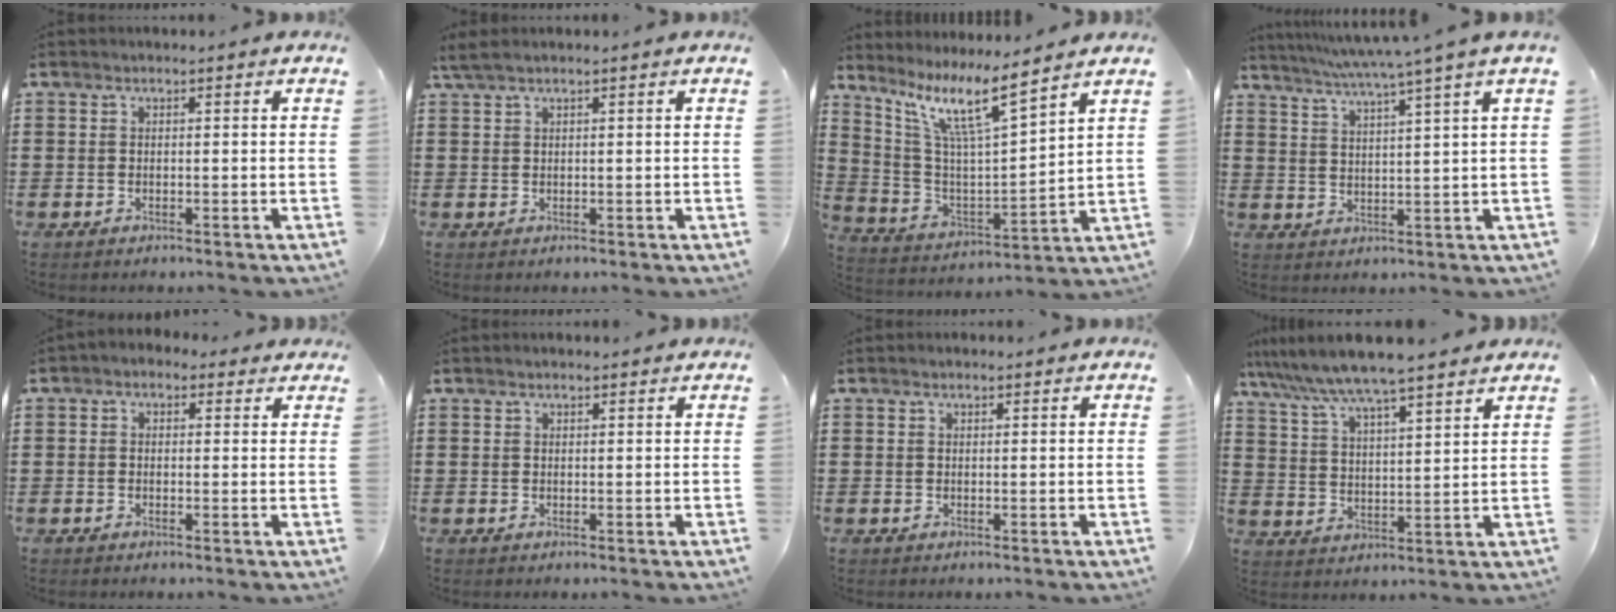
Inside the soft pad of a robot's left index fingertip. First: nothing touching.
{"total": 1.6, "force": [1.0, 0.0, 1.2], "torque": [-0.024, -0.001, 0.020]}
{"total": 10.6, "force": [7.5, 1.0, 7.4], "torque": [-0.168, -0.035, 0.125]}
{"total": 4.5, "force": [3.5, -1.5, 2.3], "torque": [-0.056, -0.027, 0.054]}
{"total": 1.5, "force": [0.6, 1.2, 0.6], "torque": [-0.015, 0.008, 0.009]}
{"total": 0.9, "force": [0.8, 0.2, 0.4], "torque": [-0.007, 0.002, 0.015]}
{"total": 0.6, "force": [0.5, 0.3, 0.2], "torque": [-0.006, 0.003, 0.010]}
{"total": 6.7, "force": [6.1, 0.0, 2.8], "torque": [-0.080, -0.032, 0.104]}